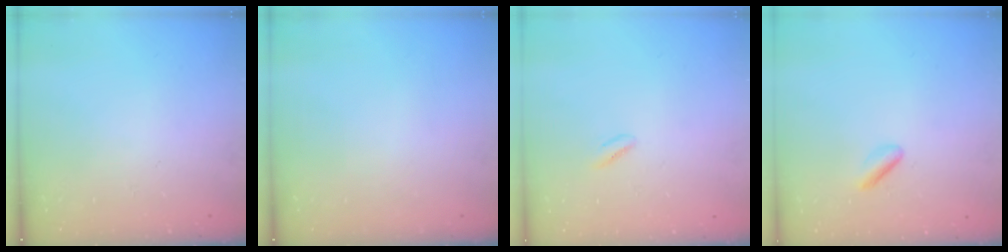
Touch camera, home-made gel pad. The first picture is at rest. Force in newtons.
{"total": 0.0}
{"total": 1.9, "press": 1.7, "slide": 0.8}
{"total": 1.8, "press": 1.6, "slide": 0.8}